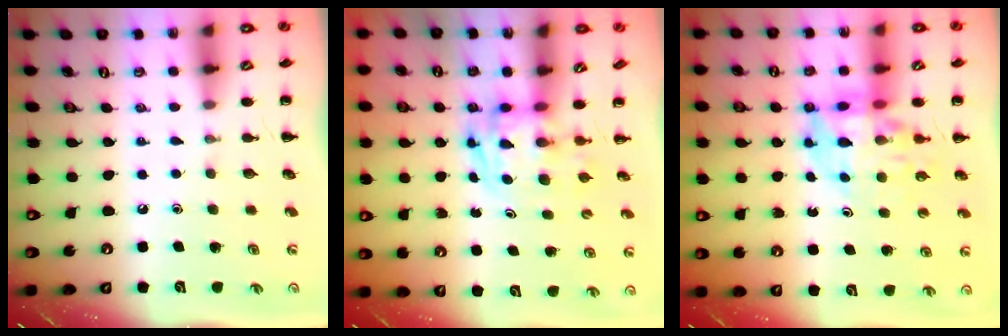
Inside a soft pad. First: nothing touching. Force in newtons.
{"total": 2.9, "press": 2.9, "slide": 0.5}
{"total": 11.8, "press": 11.2, "slide": 3.6}